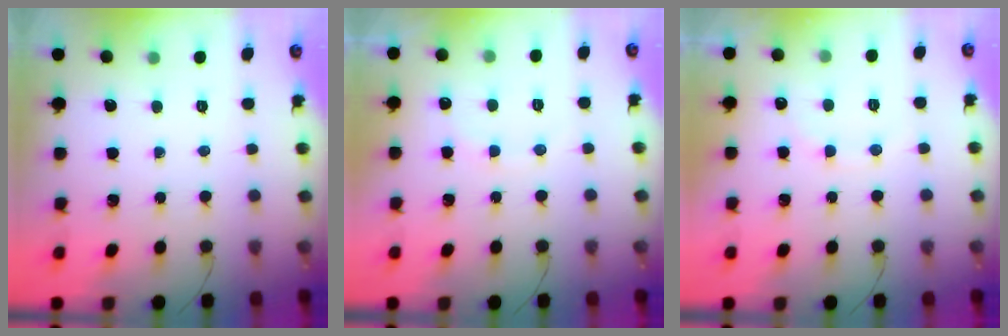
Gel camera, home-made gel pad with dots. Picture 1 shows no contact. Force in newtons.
{"total": 7.1, "press": 7.0, "slide": 1.5}
{"total": 7.9, "press": 7.7, "slide": 1.7}